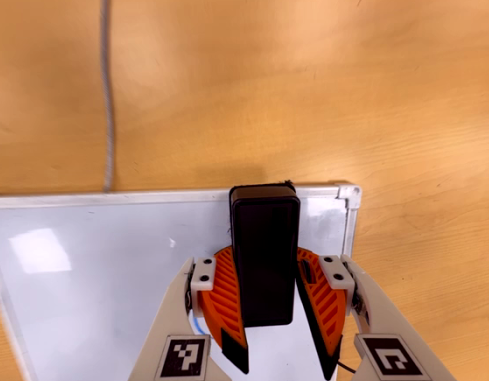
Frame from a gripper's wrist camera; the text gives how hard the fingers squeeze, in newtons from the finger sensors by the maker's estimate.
{"total": 11.6, "left": 13.3, "right": 9.9}